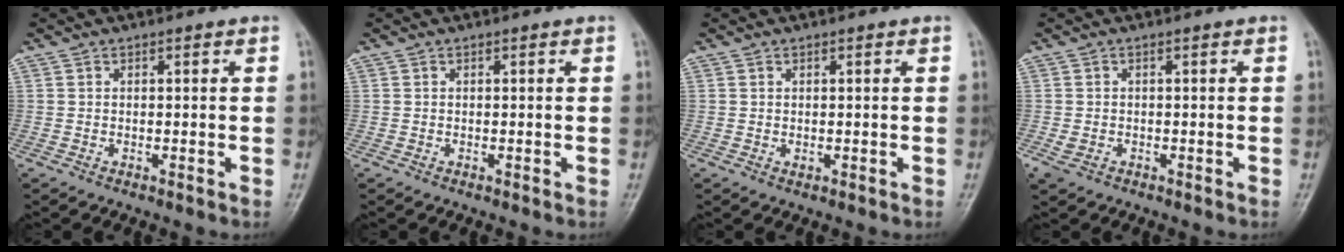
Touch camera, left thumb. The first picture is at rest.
{"total": 0.0}
{"total": 0.7, "force": [0.3, 0.5, 0.3], "torque": [0.002, -0.004, 0.005]}
{"total": 1.7, "force": [-0.5, 1.1, 1.1], "torque": [-0.027, 0.000, -0.004]}